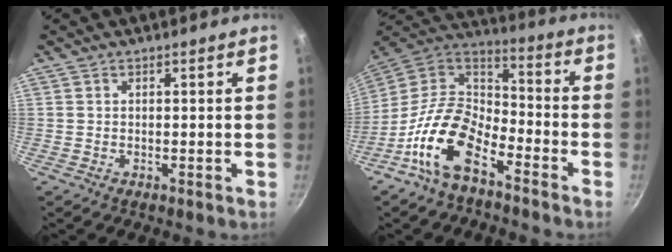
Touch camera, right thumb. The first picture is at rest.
{"total": 16.0, "force": [-8.7, 8.4, 10.5], "torque": [-0.180, 0.073, -0.188]}